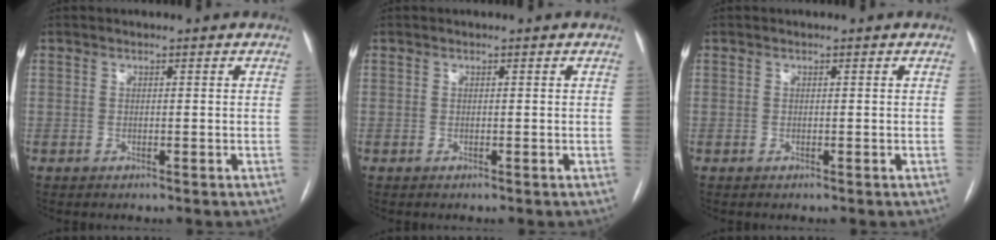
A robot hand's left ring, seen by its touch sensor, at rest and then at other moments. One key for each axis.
{"total": 0.0}
{"total": 0.0}